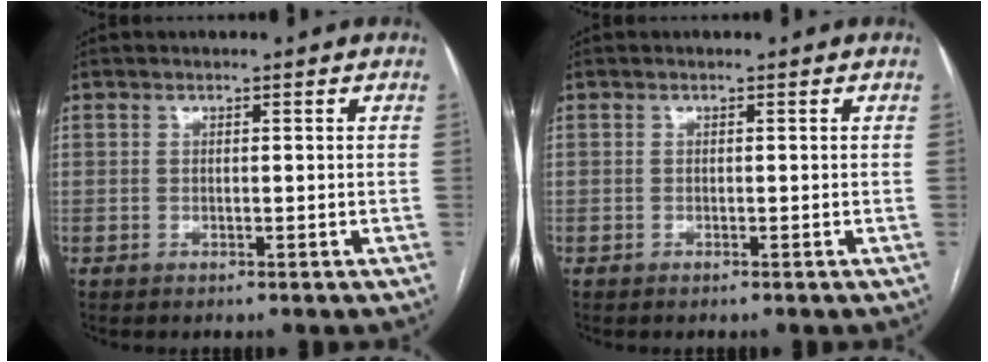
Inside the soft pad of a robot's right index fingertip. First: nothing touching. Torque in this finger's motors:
{"motor_torque": [0.14, -0.03, 0.03, 0.01]}